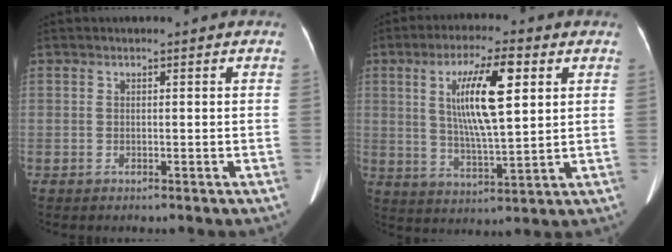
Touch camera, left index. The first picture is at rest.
{"total": 11.4, "force": [3.2, 1.7, 10.8], "torque": [-0.195, -0.003, 0.060]}